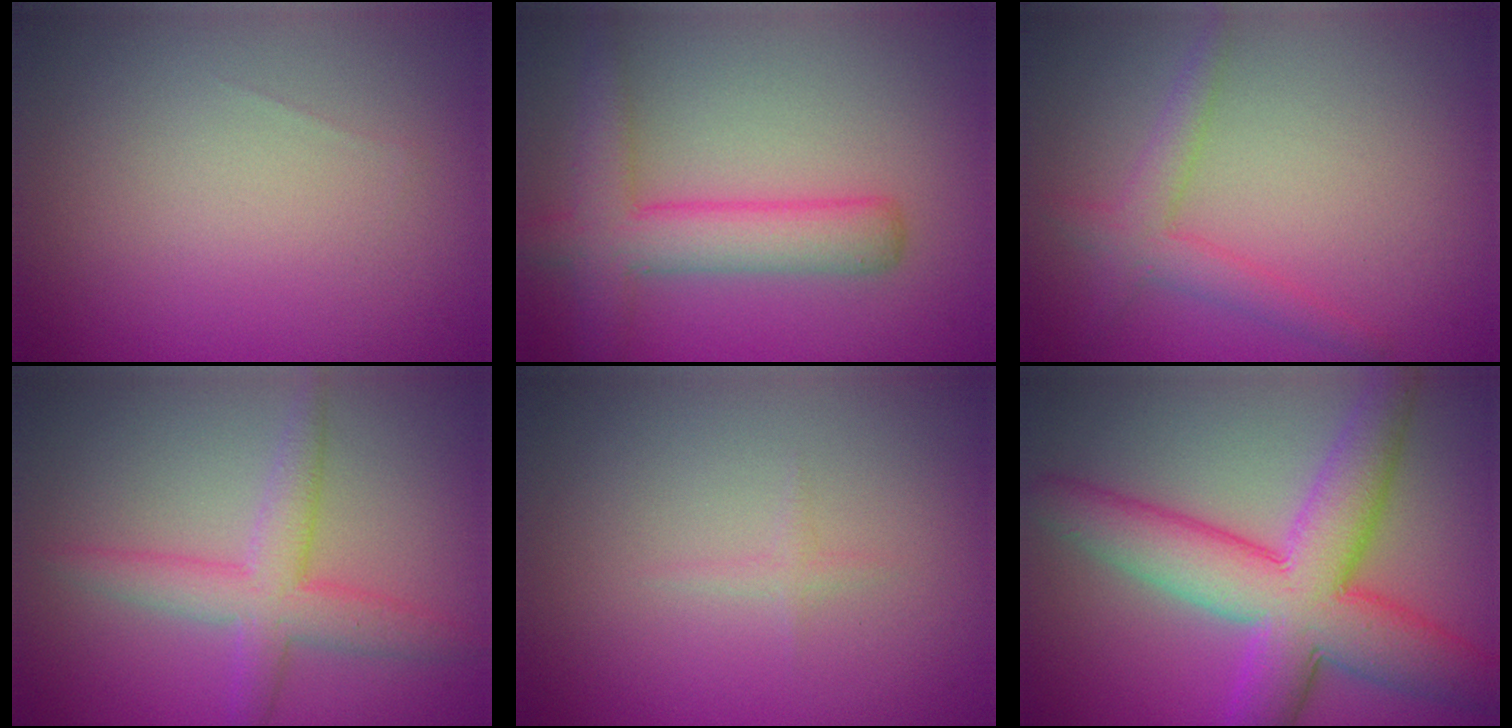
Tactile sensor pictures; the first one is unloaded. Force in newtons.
{"total": 4.6, "press": 4.6, "slide": 0.2}
{"total": 2.5, "press": 2.5, "slide": 0.1}
{"total": 3.8, "press": 3.8, "slide": 0.2}
{"total": 0.6, "press": 0.6, "slide": 0.1}
{"total": 9.7, "press": 9.7, "slide": 0.1}